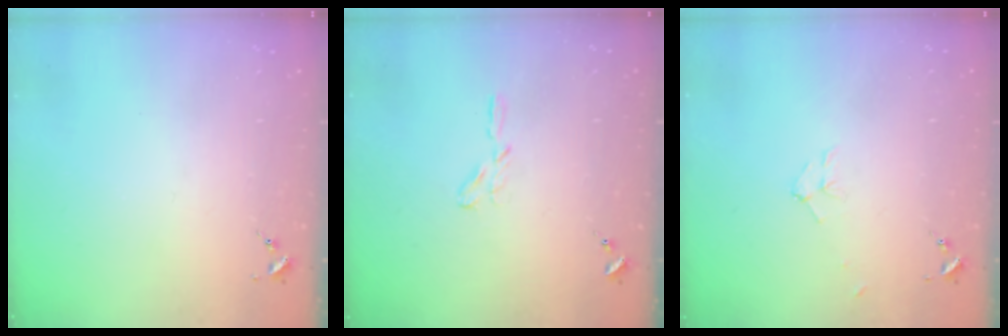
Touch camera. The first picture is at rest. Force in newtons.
{"total": 3.8, "press": 3.8, "slide": 0.3}
{"total": 5.5, "press": 5.5, "slide": 0.6}